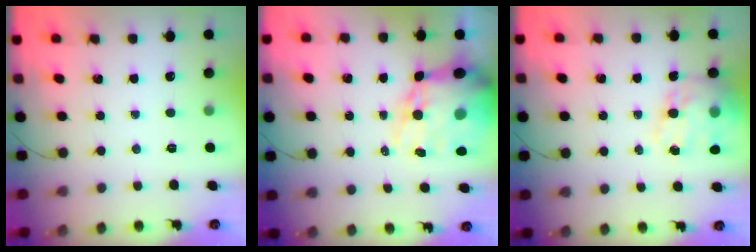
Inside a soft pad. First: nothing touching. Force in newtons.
{"total": 20.1, "press": 19.5, "slide": 4.9}
{"total": 16.1, "press": 15.6, "slide": 4.1}